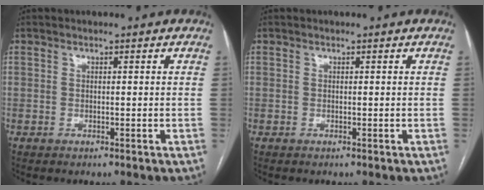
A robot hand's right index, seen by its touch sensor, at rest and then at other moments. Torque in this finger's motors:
{"motor_torque": [0.01, 0.01, 0.00, 0.00]}